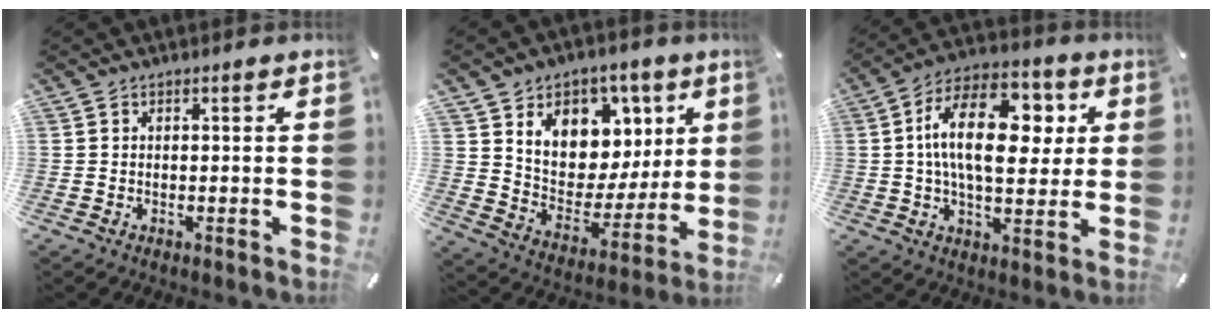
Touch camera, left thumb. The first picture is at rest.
{"total": 12.0, "force": [5.9, 9.7, 4.1], "torque": [-0.055, -0.057, 0.111]}
{"total": 19.0, "force": [3.9, 10.8, 15.1], "torque": [-0.256, 0.005, 0.063]}